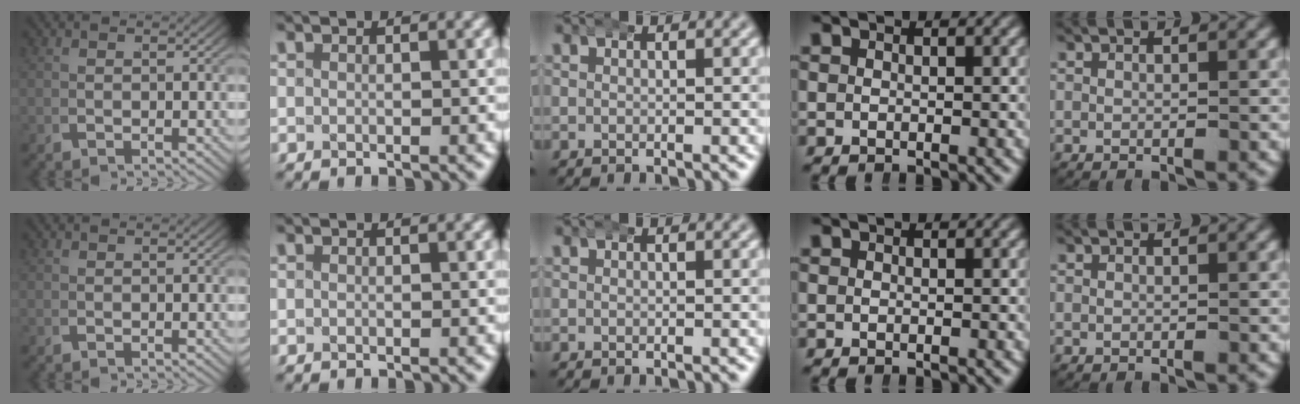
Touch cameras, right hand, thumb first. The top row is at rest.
{}